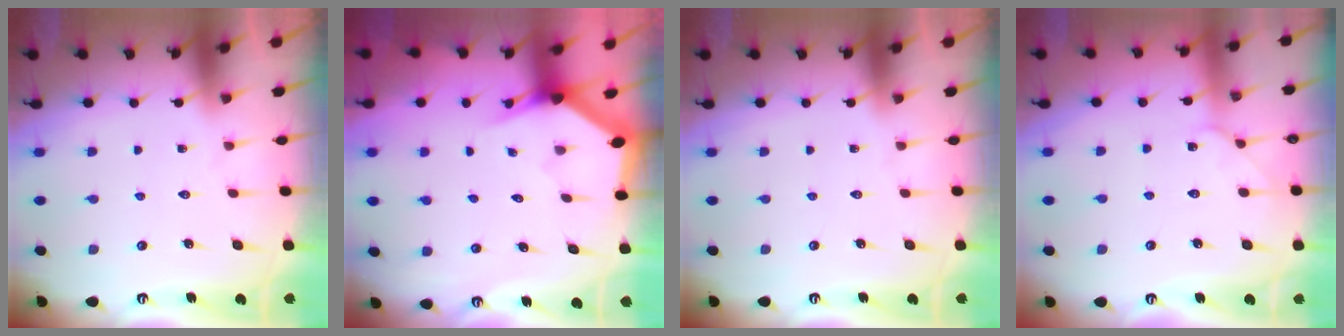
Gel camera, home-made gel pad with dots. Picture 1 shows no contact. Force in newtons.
{"total": 2.7, "press": 2.7, "slide": 0.0}
{"total": 0.0}
{"total": 5.0, "press": 5.0, "slide": 0.6}